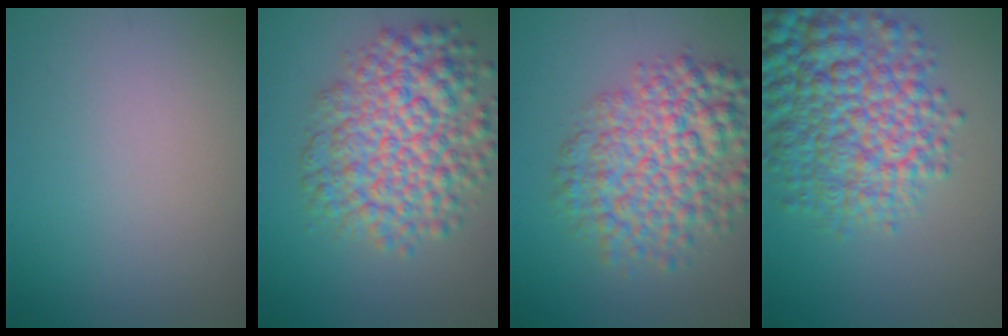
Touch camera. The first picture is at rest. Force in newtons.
{"total": 8.0, "press": 8.0, "slide": 0.2}
{"total": 7.6, "press": 7.6, "slide": 0.2}
{"total": 9.7, "press": 9.7, "slide": 0.3}